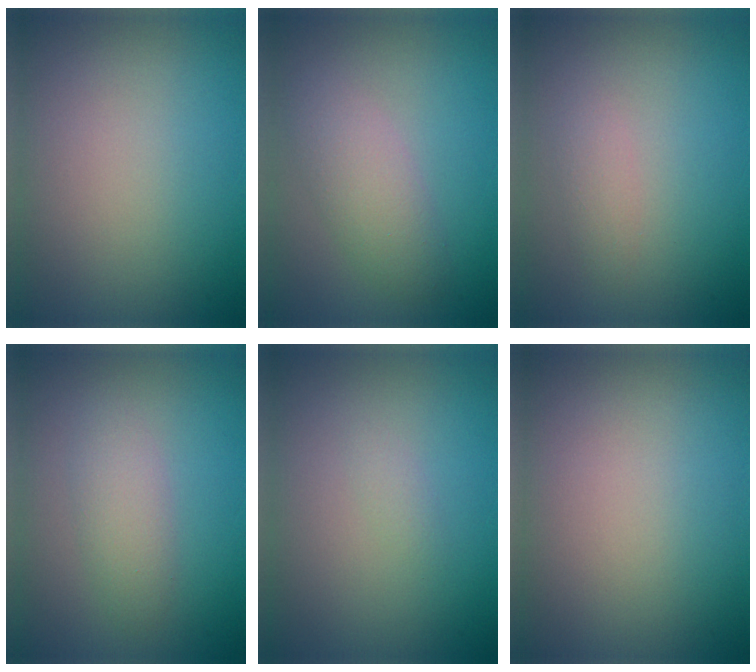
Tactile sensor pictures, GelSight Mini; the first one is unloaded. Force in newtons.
{"total": 2.8, "press": 2.8, "slide": 0.1}
{"total": 1.1, "press": 1.1, "slide": 0.1}
{"total": 2.3, "press": 2.3, "slide": 0.1}
{"total": 0.6, "press": 0.6, "slide": 0.1}
{"total": 0.0}